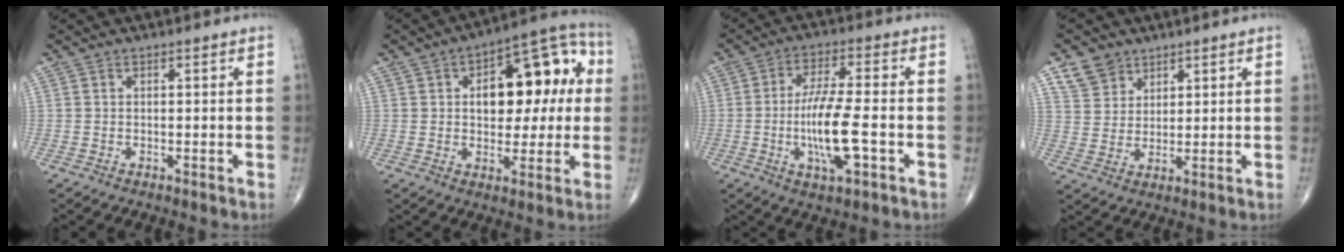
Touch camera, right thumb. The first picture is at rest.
{"total": 17.4, "force": [2.9, 9.5, 14.3], "torque": [-0.150, 0.033, 0.039]}
{"total": 11.6, "force": [-2.5, 2.9, 11.0], "torque": [-0.212, 0.006, -0.044]}
{"total": 6.0, "force": [3.9, 4.3, 1.4], "torque": [-0.008, -0.021, 0.081]}